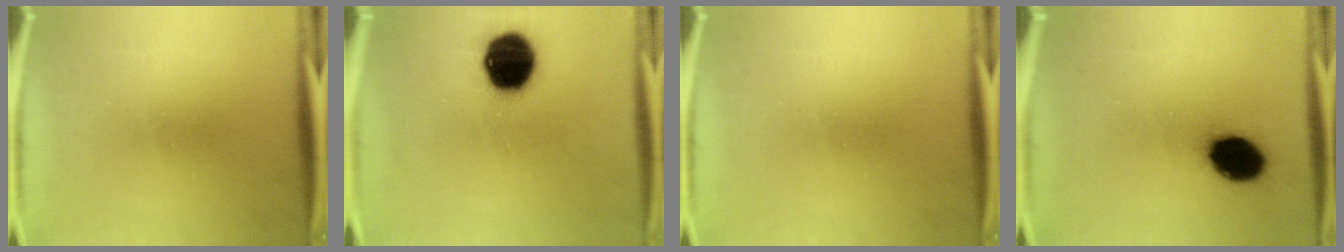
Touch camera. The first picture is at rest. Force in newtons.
{"total": 17.4}
{"total": 0.0}
{"total": 11.9}